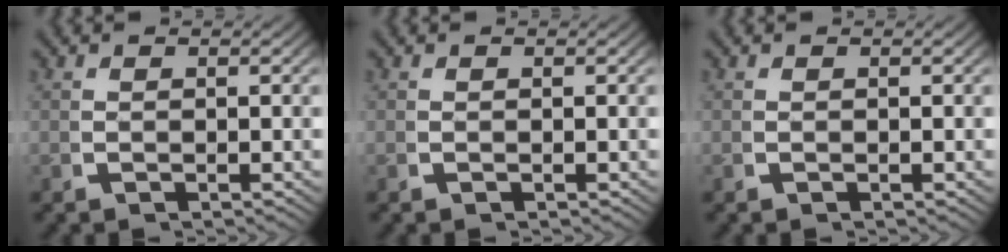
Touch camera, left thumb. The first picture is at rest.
{"total": 0.0}
{"total": 0.0}